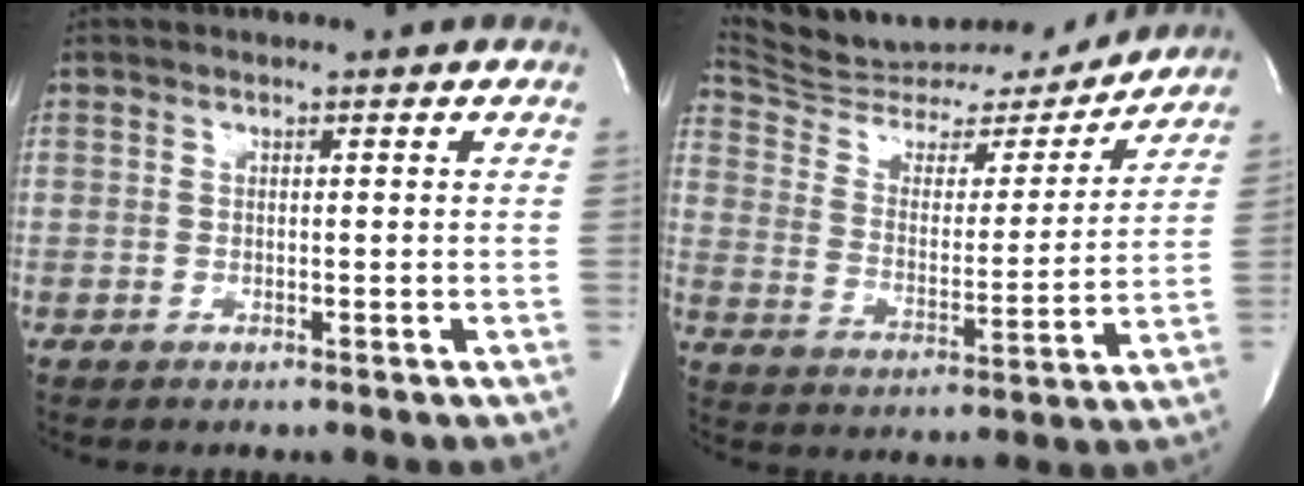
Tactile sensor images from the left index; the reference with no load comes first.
{"total": 20.1, "force": [19.2, 4.1, 4.0], "torque": [-0.070, -0.022, 0.294]}